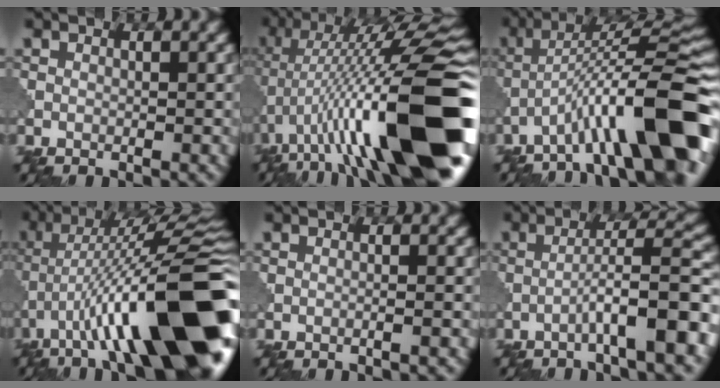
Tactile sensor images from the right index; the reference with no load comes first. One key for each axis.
{"total": 17.9, "fx": -4.0, "fy": 4.2, "fz": 16.9, "tx": -0.265, "ty": 0.041, "tz": -0.065}
{"total": 12.4, "fx": -6.3, "fy": 2.2, "fz": 10.4, "tx": -0.149, "ty": 0.025, "tz": -0.090}
{"total": 17.3, "fx": -6.0, "fy": 4.5, "fz": 15.6, "tx": -0.232, "ty": 0.041, "tz": -0.096}
{"total": 0.8, "fx": -0.5, "fy": 0.3, "fz": 0.6, "tx": 0.002, "ty": 0.006, "tz": -0.019}
{"total": 6.8, "fx": -2.9, "fy": 0.8, "fz": 6.1, "tx": -0.086, "ty": 0.026, "tz": -0.052}